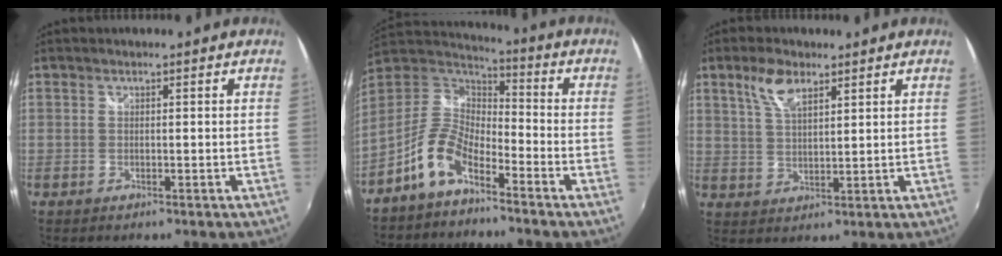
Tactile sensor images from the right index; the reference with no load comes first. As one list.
[{"total": 10.2, "force": [-6.5, 4.6, 6.5], "torque": [-0.142, 0.018, -0.134]}, {"total": 6.0, "force": [3.7, 2.5, 4.0], "torque": [-0.078, 0.008, 0.073]}]